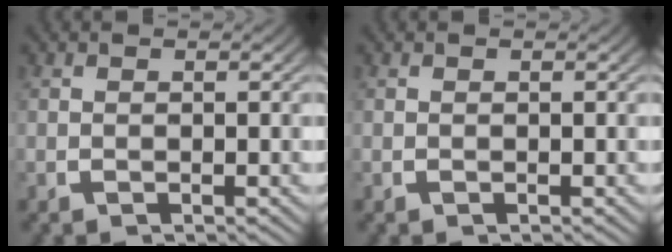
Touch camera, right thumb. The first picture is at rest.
{"total": 0.0}